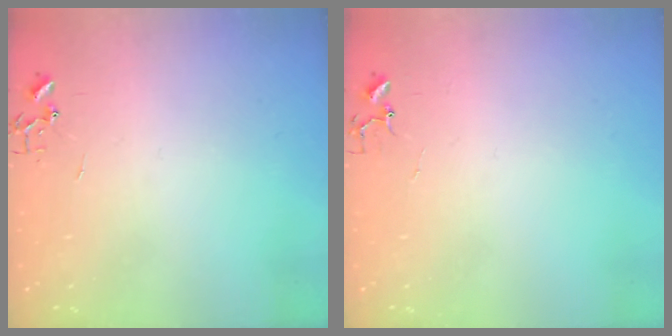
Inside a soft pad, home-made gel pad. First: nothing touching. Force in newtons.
{"total": 4.0, "press": 4.0, "slide": 0.3}